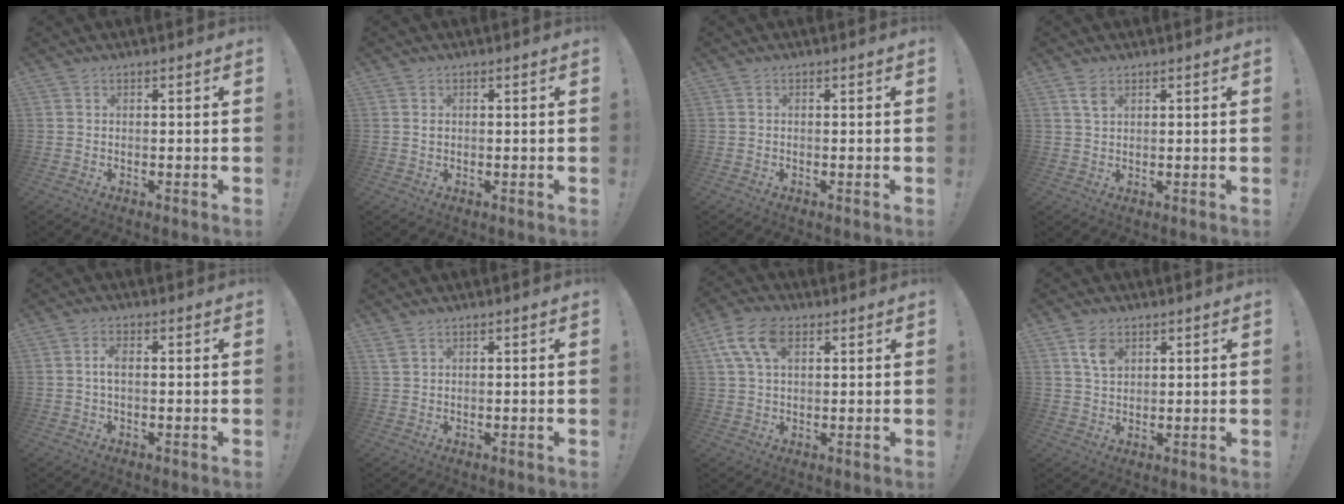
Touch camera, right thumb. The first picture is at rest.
{"total": 0.6, "force": [0.3, 0.4, 0.3], "torque": [0.002, -0.001, 0.005]}
{"total": 0.0}
{"total": 3.0, "force": [1.6, 1.5, 2.1], "torque": [-0.030, -0.005, 0.027]}
{"total": 3.1, "force": [0.1, 1.3, 2.8], "torque": [-0.052, 0.008, 0.001]}
{"total": 1.8, "force": [1.1, 0.8, 1.2], "torque": [-0.028, 0.001, 0.022]}
{"total": 10.4, "force": [4.1, 6.1, 7.4], "torque": [-0.147, 0.001, 0.077]}
{"total": 5.9, "force": [2.9, 3.7, 3.6], "torque": [-0.056, -0.009, 0.053]}